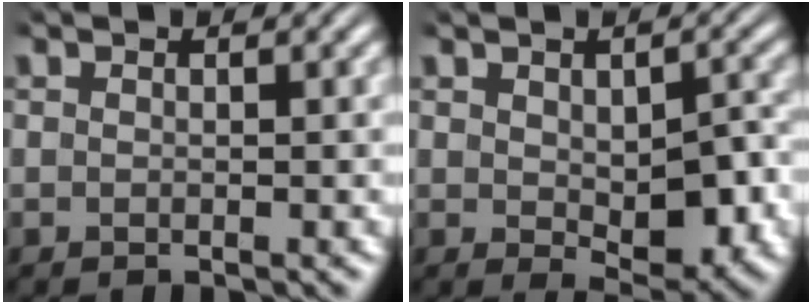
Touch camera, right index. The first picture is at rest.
{"total": 4.0, "force": [-0.4, 1.9, 3.5], "torque": [-0.051, -0.022, 0.003]}